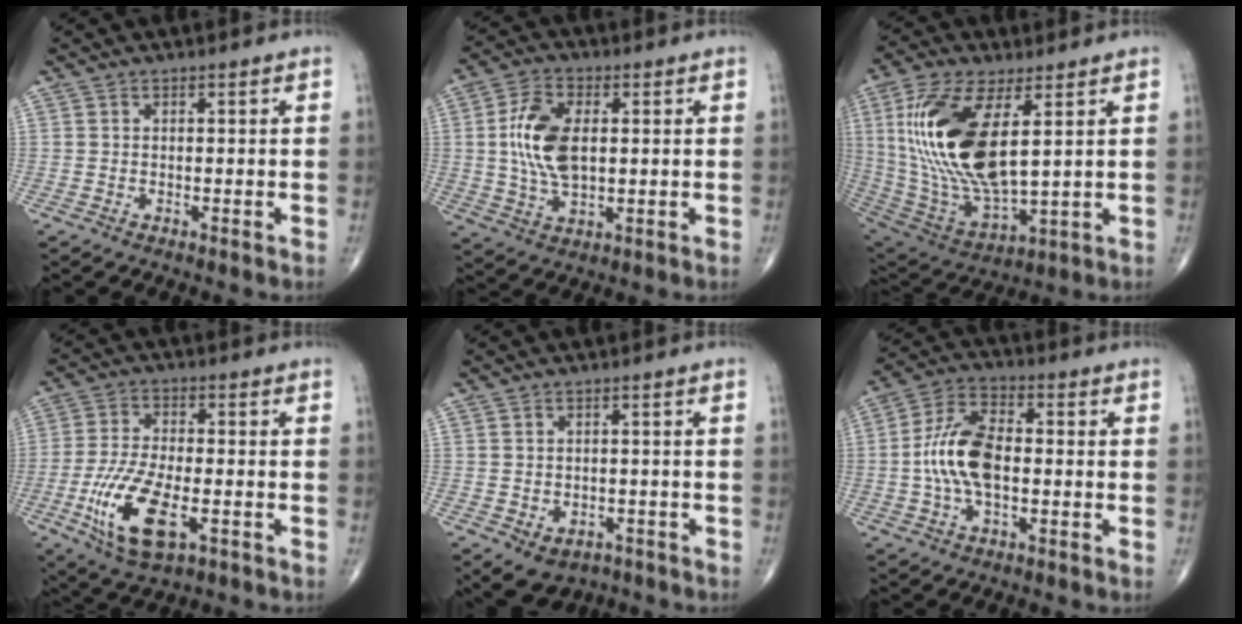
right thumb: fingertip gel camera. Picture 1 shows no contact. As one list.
[{"total": 11.5, "force": [1.2, 6.4, 9.5], "torque": [-0.185, 0.001, 0.025]}, {"total": 22.2, "force": [5.1, 9.4, 19.5], "torque": [-0.406, -0.029, 0.103]}, {"total": 12.9, "force": [-4.6, 5.5, 10.8], "torque": [-0.222, 0.004, -0.079]}, {"total": 7.3, "force": [-4.0, 5.3, 3.0], "torque": [-0.038, 0.023, -0.045]}, {"total": 11.7, "force": [-1.0, 6.2, 9.8], "torque": [-0.196, 0.027, -0.025]}]